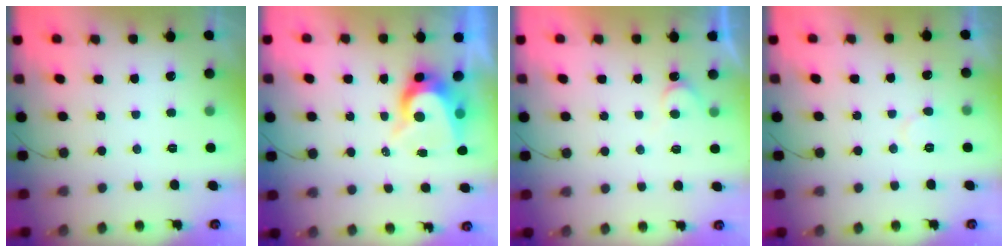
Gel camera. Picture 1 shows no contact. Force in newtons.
{"total": 8.0, "press": 8.0, "slide": 0.7}
{"total": 4.6, "press": 4.5, "slide": 0.4}
{"total": 5.1, "press": 5.1, "slide": 0.5}